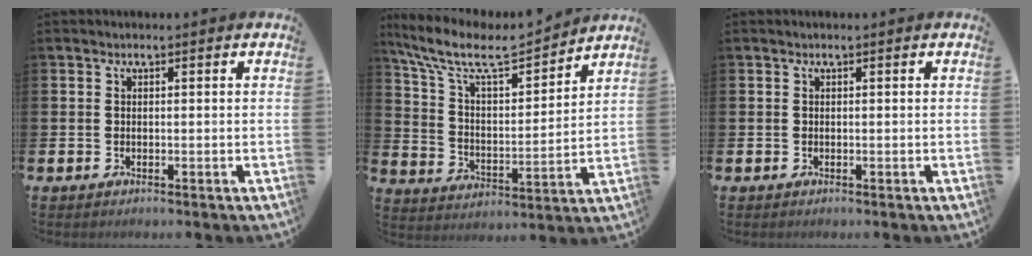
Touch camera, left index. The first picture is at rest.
{"total": 9.5, "force": [8.1, 2.6, 4.2], "torque": [-0.125, -0.052, 0.137]}
{"total": 0.0}